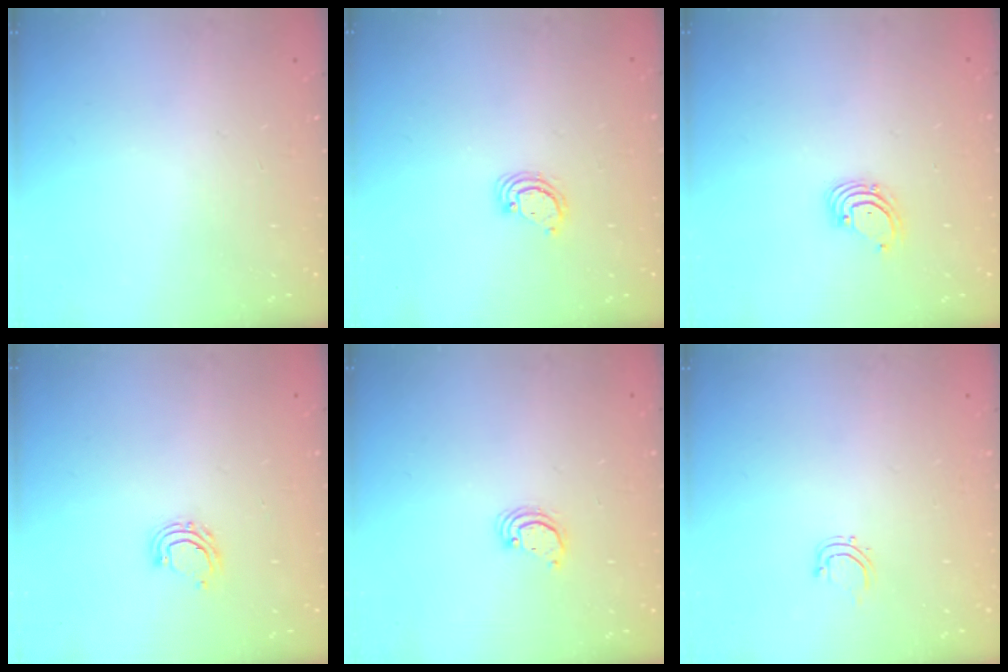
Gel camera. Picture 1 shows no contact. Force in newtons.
{"total": 2.9, "press": 2.9, "slide": 0.3}
{"total": 1.8, "press": 1.8, "slide": 0.2}
{"total": 4.9, "press": 4.9, "slide": 0.5}
{"total": 2.7, "press": 2.7, "slide": 0.2}
{"total": 2.8, "press": 2.8, "slide": 0.5}